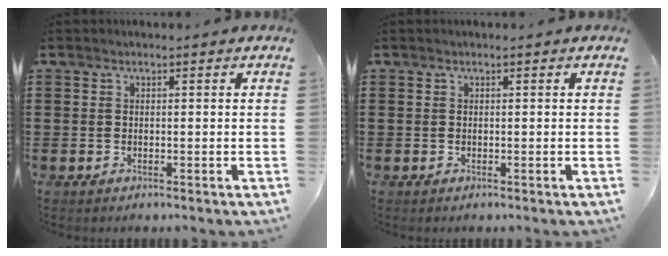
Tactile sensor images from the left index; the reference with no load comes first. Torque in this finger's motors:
{"motor_torque": [0.05, 0.02, 0.04, -0.01]}